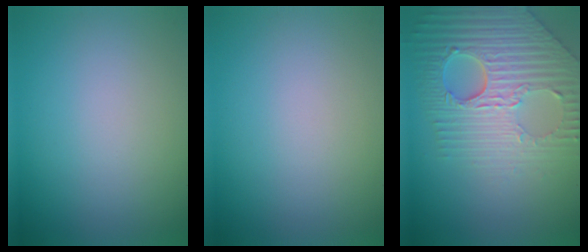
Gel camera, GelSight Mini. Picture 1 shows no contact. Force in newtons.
{"total": 0.0}
{"total": 8.4, "press": 6.1, "slide": 5.8}